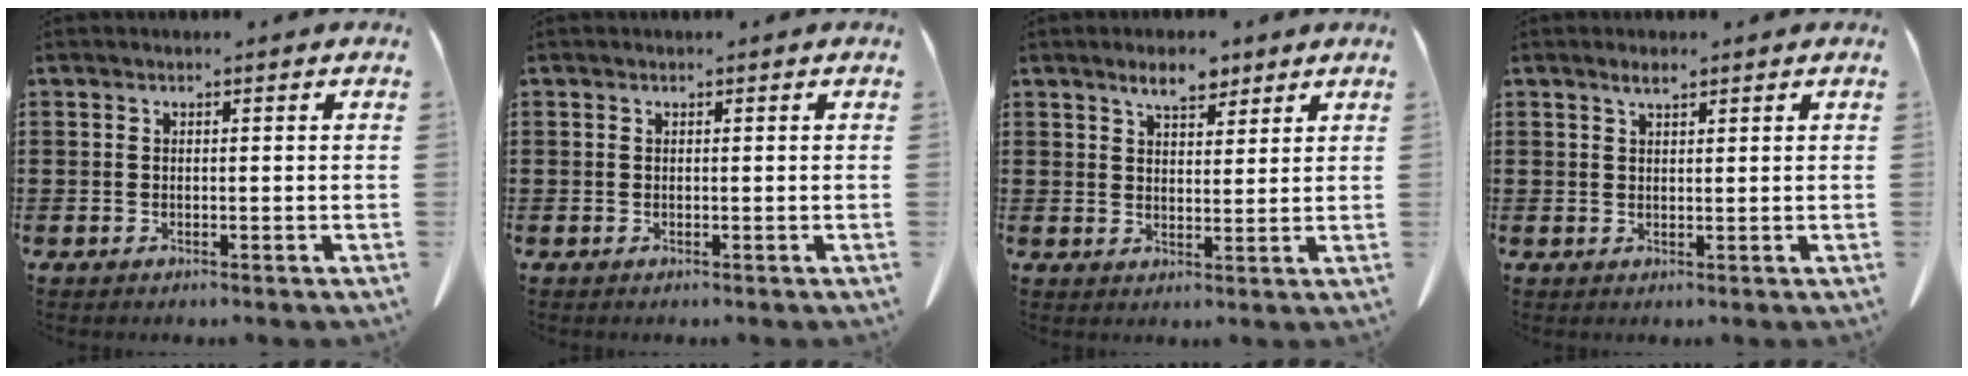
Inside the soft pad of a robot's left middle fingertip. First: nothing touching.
{"total": 0.0}
{"total": 5.0, "force": [3.9, 1.9, 2.5], "torque": [-0.042, -0.007, 0.069]}
{"total": 1.7, "force": [1.3, 0.5, 1.0], "torque": [-0.023, -0.001, 0.024]}